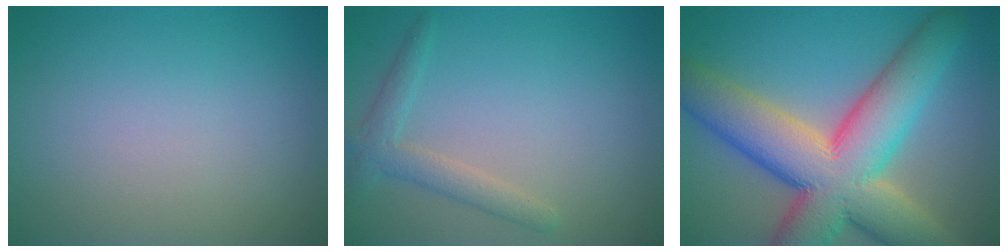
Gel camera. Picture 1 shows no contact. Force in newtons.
{"total": 2.3, "press": 2.3, "slide": 0.2}
{"total": 13.2, "press": 13.2, "slide": 0.8}